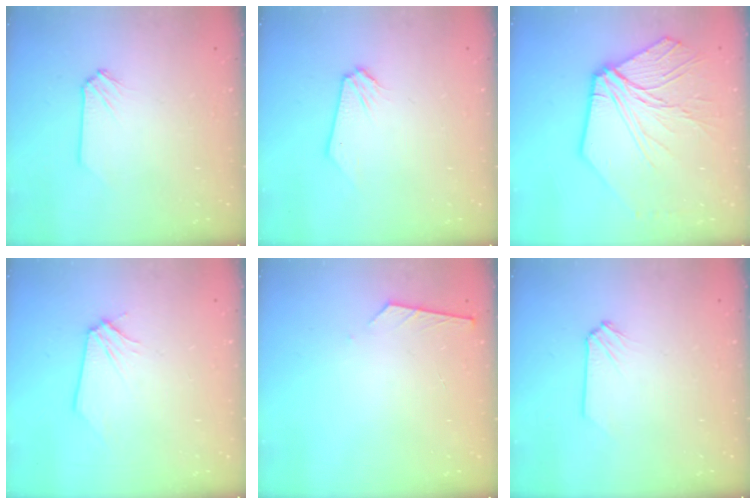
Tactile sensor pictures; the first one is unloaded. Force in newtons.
{"total": 0.0}
{"total": 12.0, "press": 11.9, "slide": 1.4}
{"total": 0.0}
{"total": 3.2, "press": 3.1, "slide": 0.3}
{"total": 0.0}